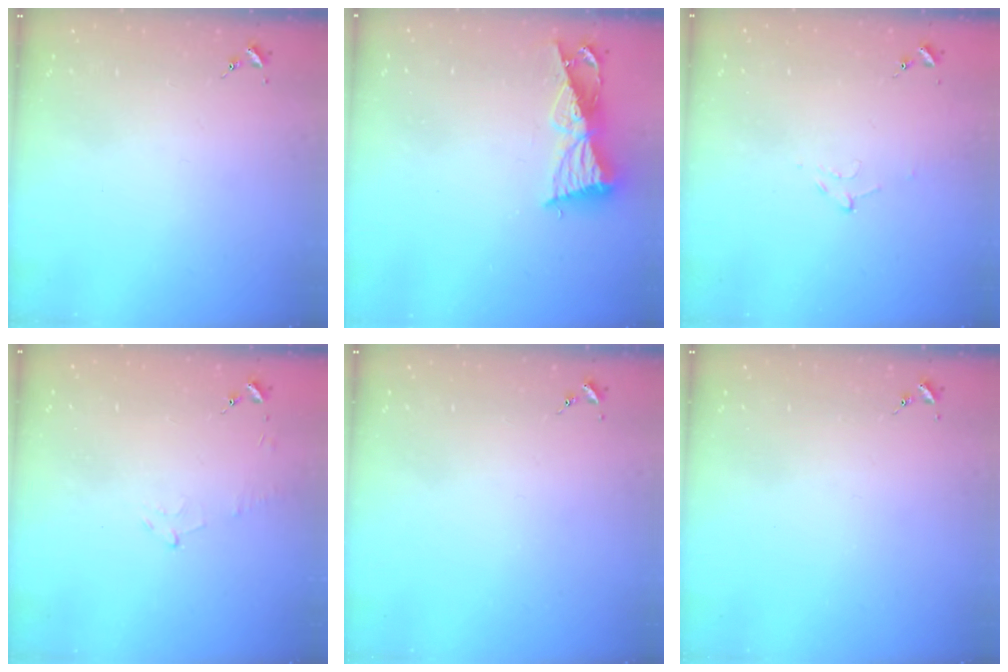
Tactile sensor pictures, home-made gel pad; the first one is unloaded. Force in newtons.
{"total": 9.8, "press": 9.8, "slide": 0.6}
{"total": 5.3, "press": 5.2, "slide": 0.7}
{"total": 4.7, "press": 4.5, "slide": 1.5}
{"total": 0.0}
{"total": 0.0}